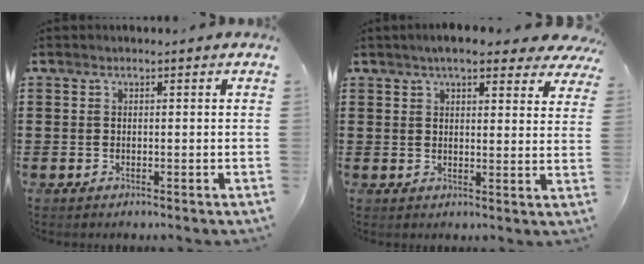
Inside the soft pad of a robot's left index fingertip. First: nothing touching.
{"total": 6.1, "force": [5.0, 1.3, 3.2], "torque": [-0.060, -0.009, 0.088]}